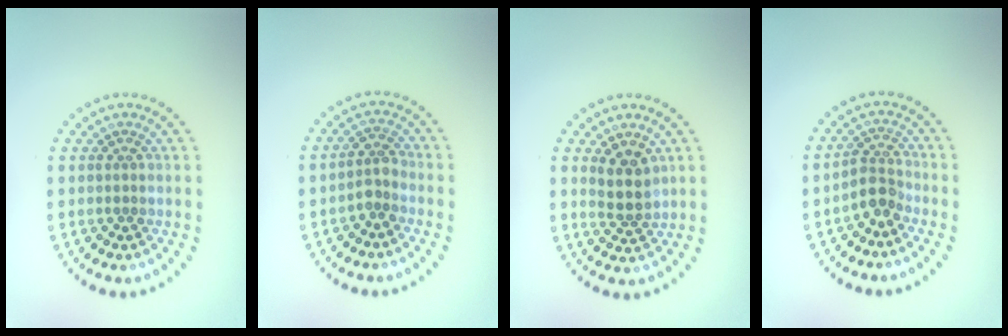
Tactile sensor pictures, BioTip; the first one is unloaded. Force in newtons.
{"total": 1.8, "press": 1.4, "slide": 1.1}
{"total": 2.6, "press": 2.4, "slide": 1.1}
{"total": 2.5, "press": 1.9, "slide": 1.5}